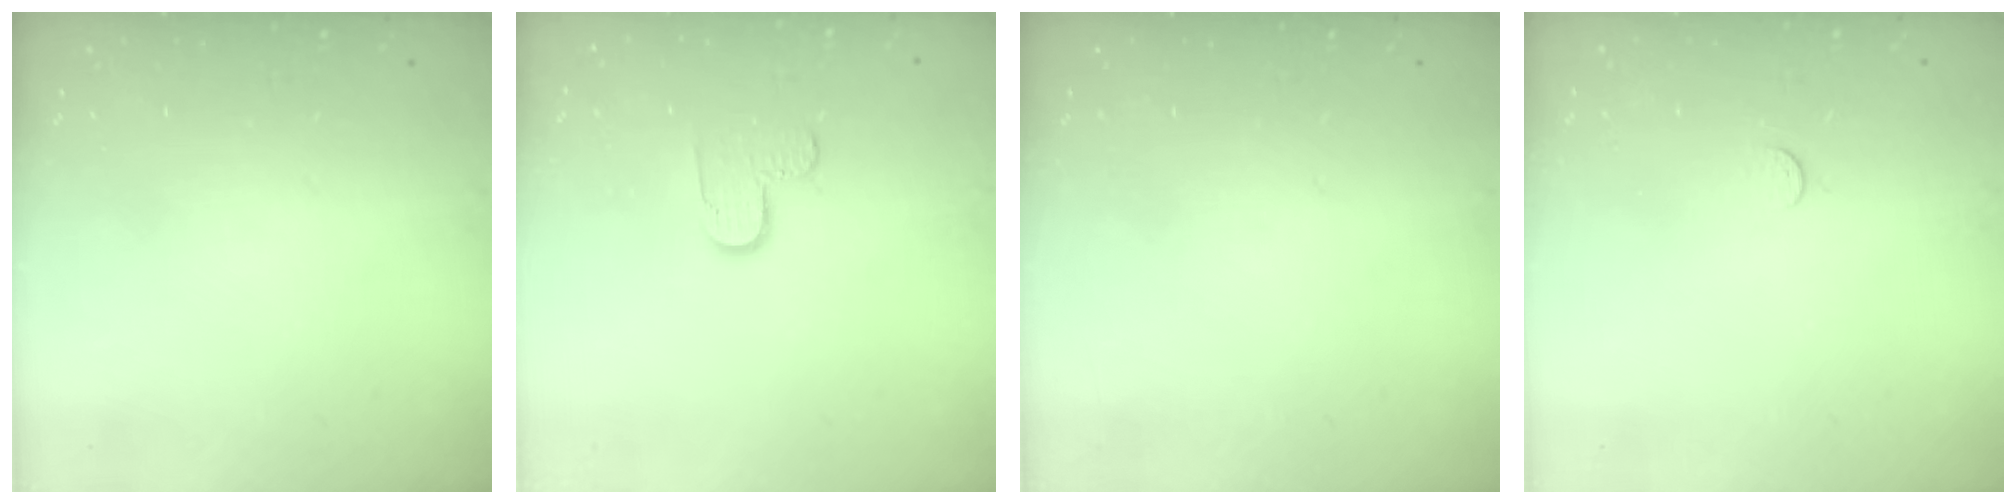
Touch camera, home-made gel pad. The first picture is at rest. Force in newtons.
{"total": 5.6, "press": 5.5, "slide": 0.4}
{"total": 0.0}
{"total": 3.0, "press": 3.0, "slide": 0.3}